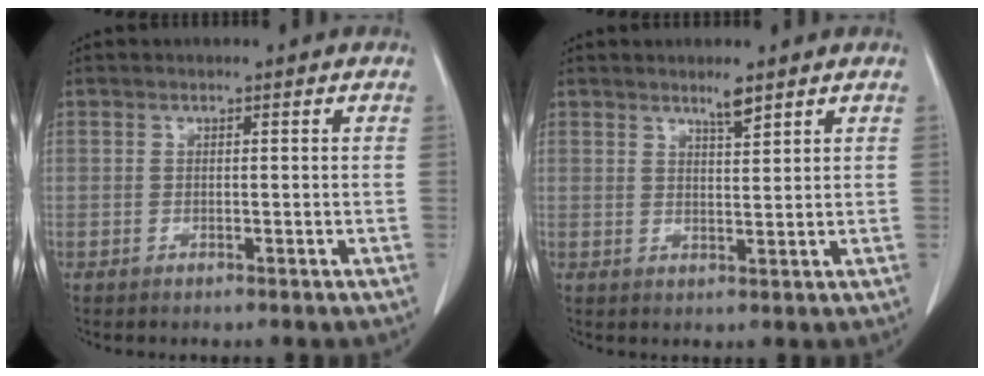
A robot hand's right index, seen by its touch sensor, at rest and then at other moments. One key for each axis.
{"total": 2.6, "fx": 2.1, "fy": 0.0, "fz": 1.6, "tx": -0.032, "ty": -0.003, "tz": 0.037}